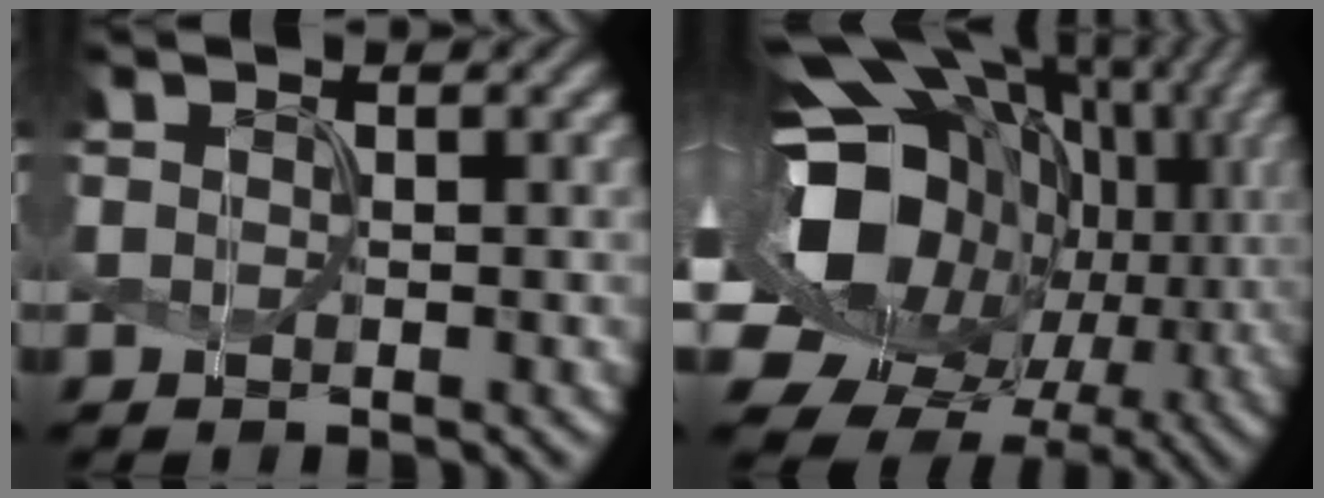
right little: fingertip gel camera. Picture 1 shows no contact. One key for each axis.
{"total": 18.1, "fx": 0.9, "fy": 13.7, "fz": 11.7, "tx": -0.201, "ty": -0.015, "tz": 0.039}